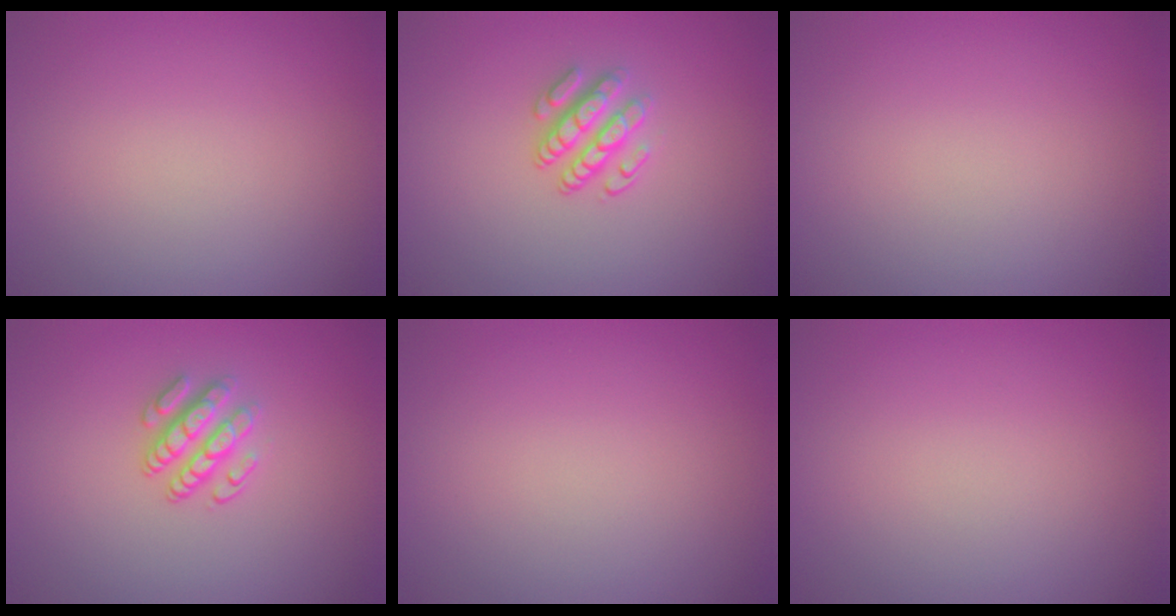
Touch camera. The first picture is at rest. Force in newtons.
{"total": 2.9, "press": 2.5, "slide": 1.4}
{"total": 0.0}
{"total": 2.9, "press": 2.5, "slide": 1.4}
{"total": 0.0}
{"total": 0.0}